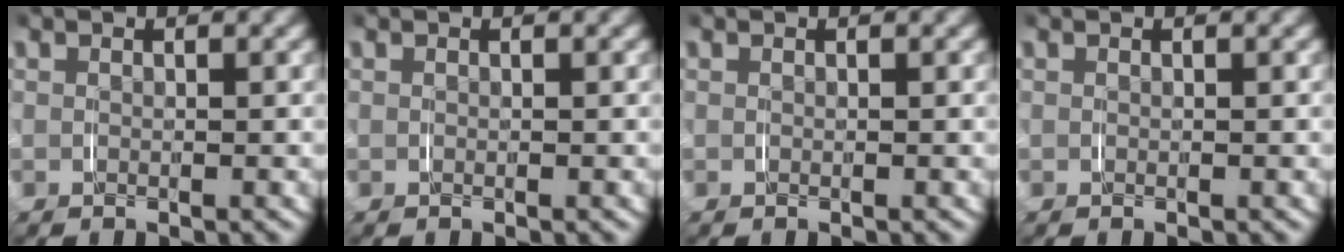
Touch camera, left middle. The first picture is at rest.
{"total": 0.0}
{"total": 0.0}
{"total": 0.0}